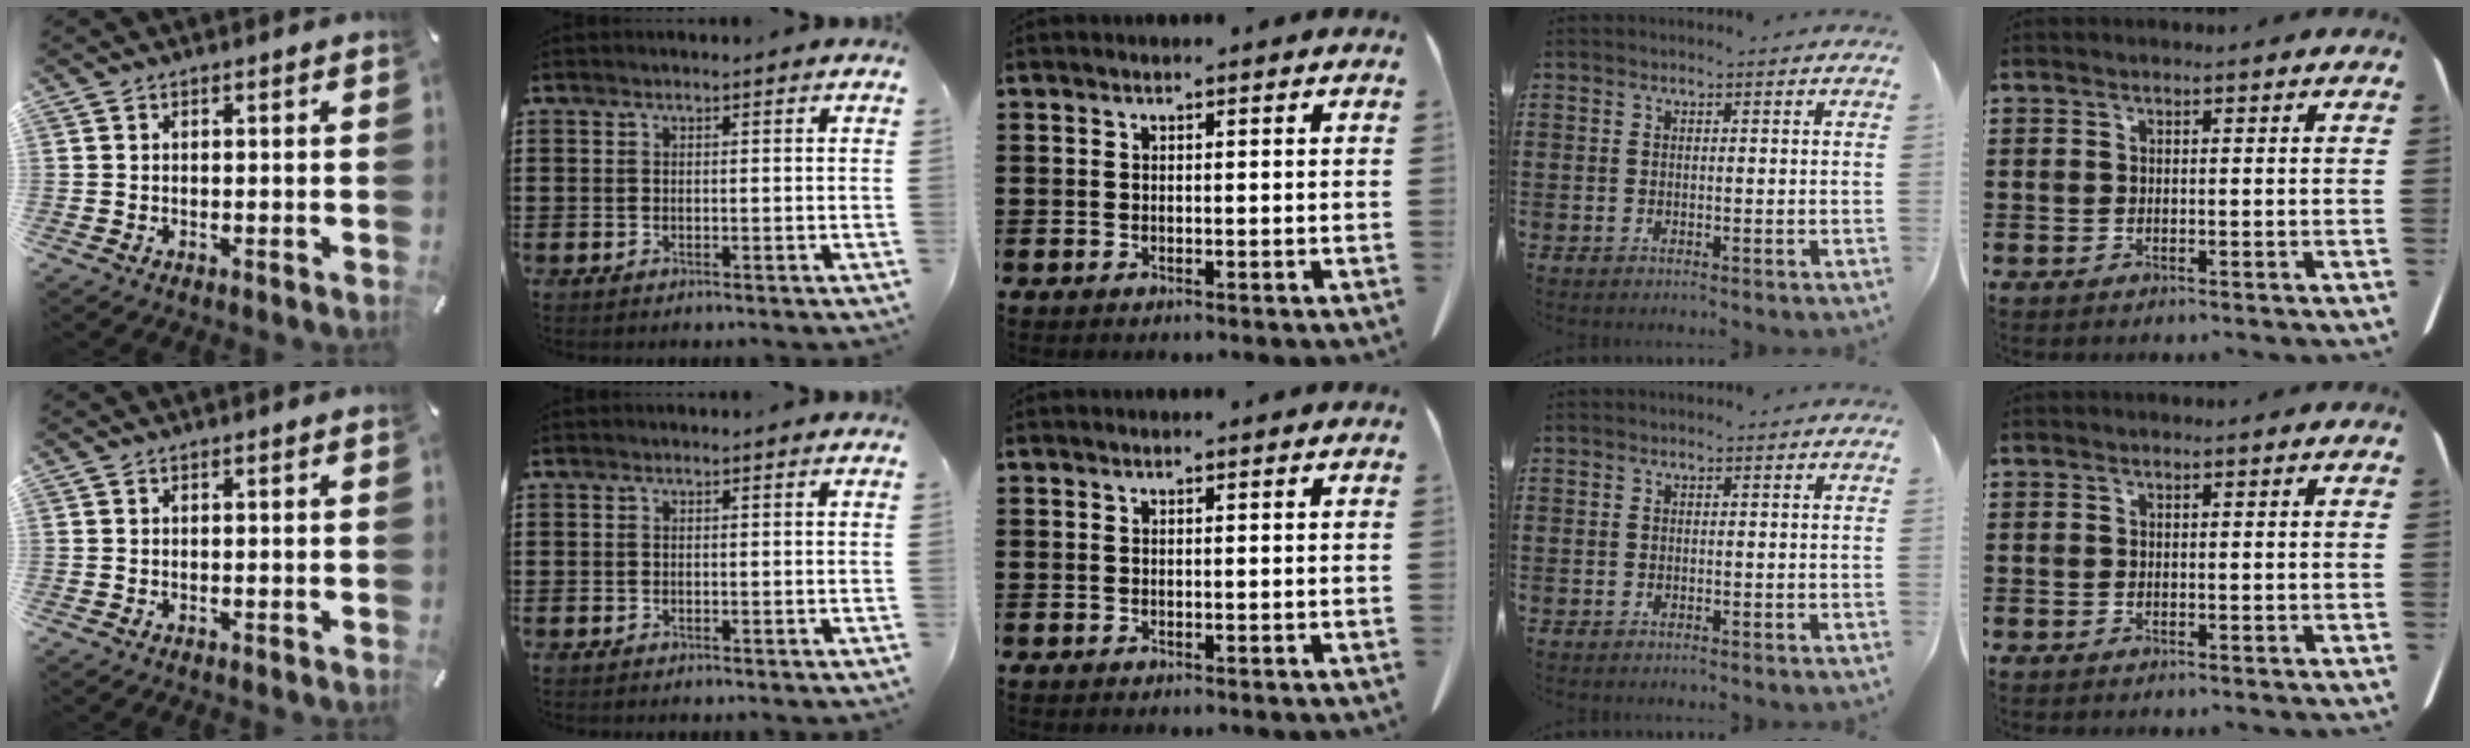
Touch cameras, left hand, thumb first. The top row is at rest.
{}